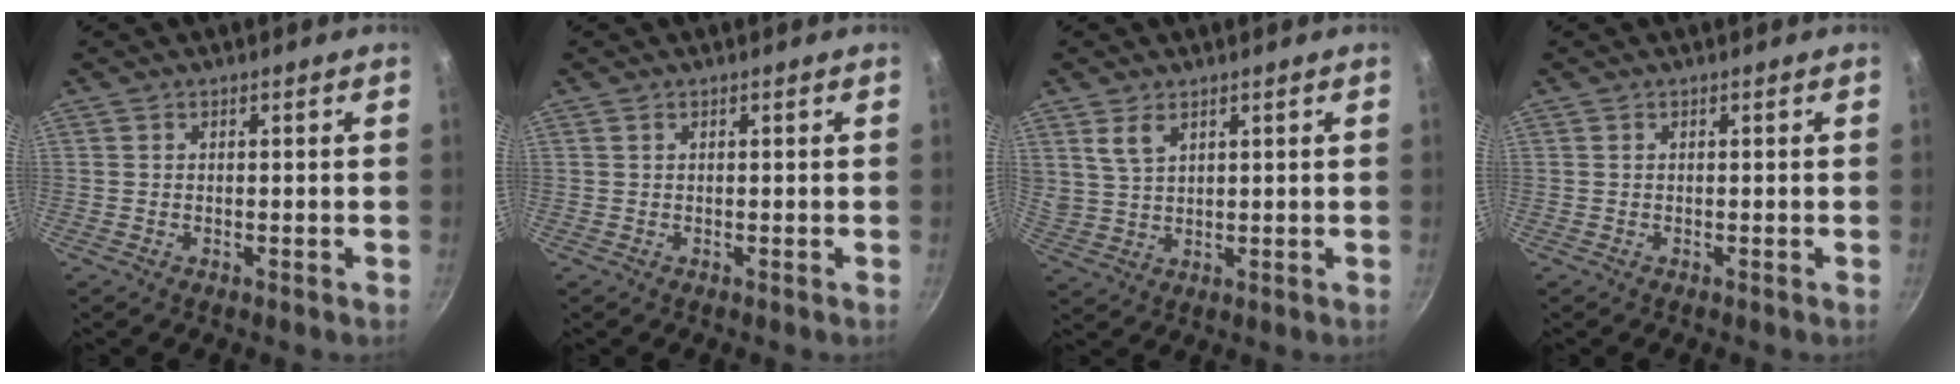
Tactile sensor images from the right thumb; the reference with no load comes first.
{"total": 0.0}
{"total": 5.0, "force": [2.7, 2.8, 3.1], "torque": [-0.055, -0.010, 0.060]}
{"total": 0.0}